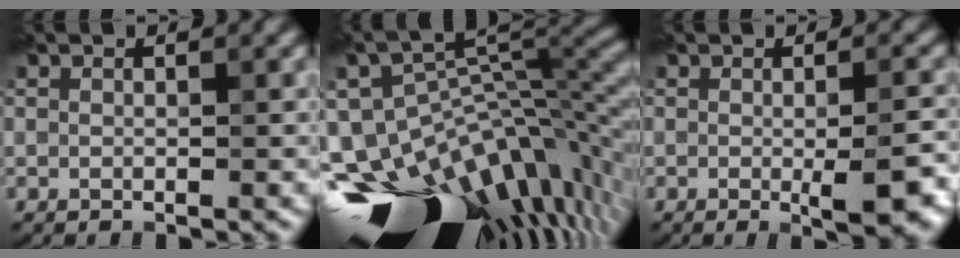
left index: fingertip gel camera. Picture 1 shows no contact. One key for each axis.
{"total": 17.0, "fx": -8.5, "fy": 8.1, "fz": 12.4, "tx": -0.196, "ty": -0.008, "tz": -0.104}
{"total": 4.7, "fx": -0.9, "fy": 1.0, "fz": 4.5, "tx": -0.062, "ty": -0.009, "tz": -0.008}